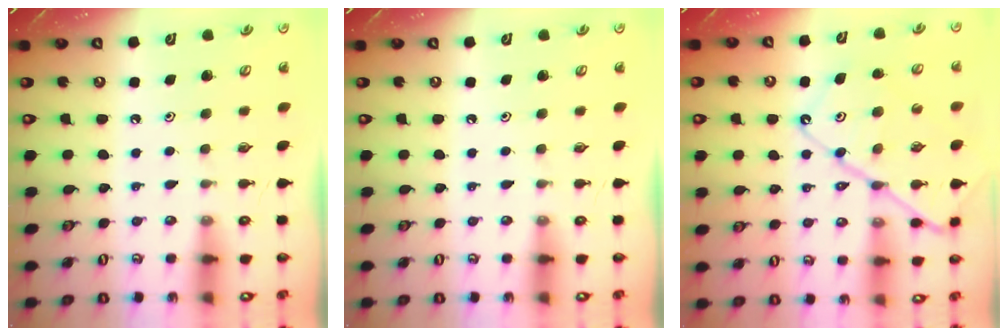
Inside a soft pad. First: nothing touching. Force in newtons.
{"total": 0.0}
{"total": 14.9, "press": 14.8, "slide": 1.7}